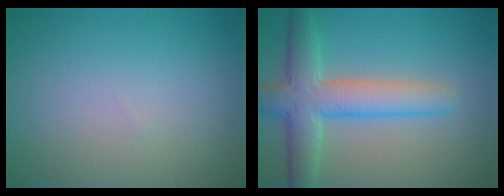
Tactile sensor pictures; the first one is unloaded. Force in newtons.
{"total": 6.3, "press": 6.3, "slide": 0.2}